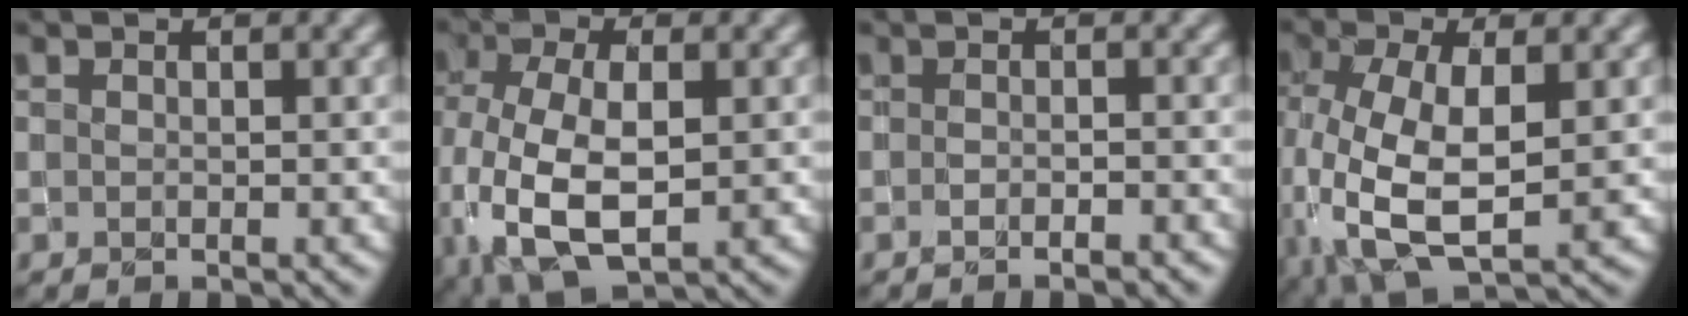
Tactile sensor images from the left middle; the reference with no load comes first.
{"total": 9.2, "force": [-2.1, 4.9, 7.5], "torque": [-0.172, -0.018, -0.032]}
{"total": 1.3, "force": [-1.1, 0.3, 0.8], "torque": [-0.012, -0.002, -0.018]}
{"total": 9.5, "force": [-1.3, 4.8, 8.1], "torque": [-0.185, -0.012, -0.022]}